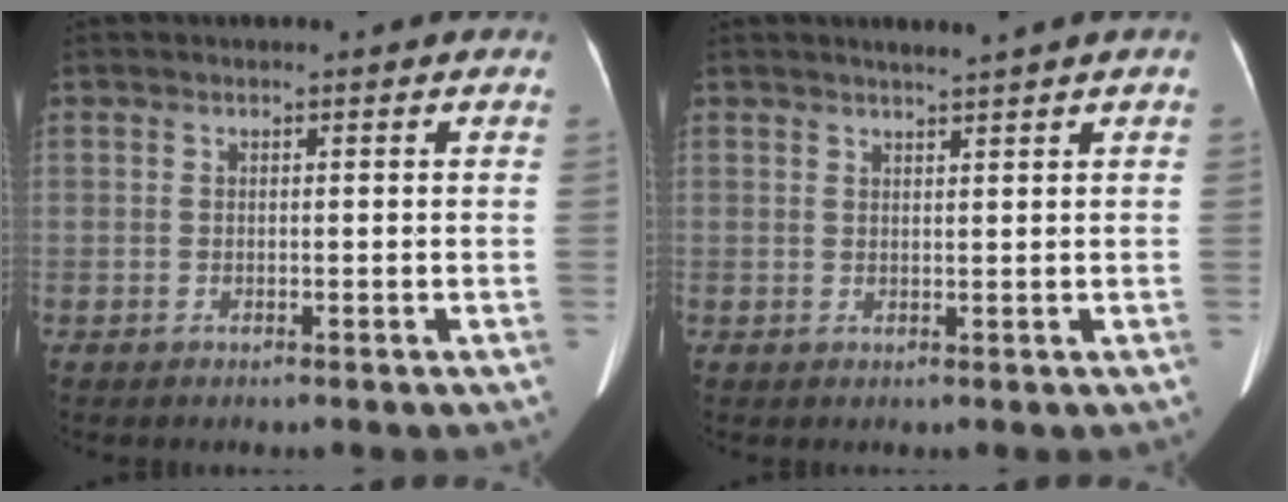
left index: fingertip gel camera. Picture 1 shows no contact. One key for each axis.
{"total": 1.6, "fx": 1.3, "fy": -0.6, "fz": 0.7, "tx": -0.009, "ty": -0.003, "tz": 0.023}